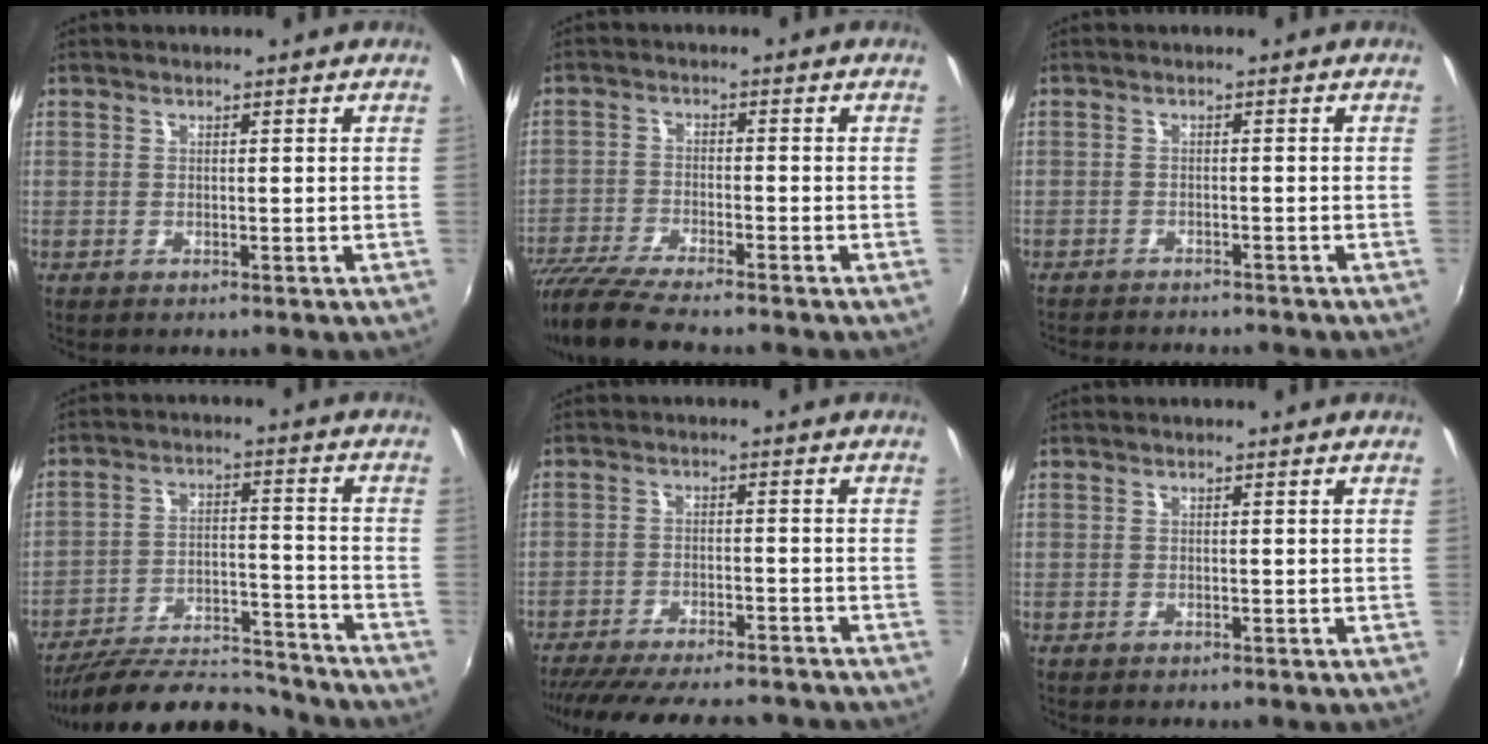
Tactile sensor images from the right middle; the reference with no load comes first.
{"total": 10.1, "force": [-8.9, 0.9, 4.6], "torque": [-0.113, -0.030, -0.164]}
{"total": 7.2, "force": [-6.6, 1.3, 2.4], "torque": [-0.059, -0.014, -0.096]}
{"total": 20.7, "force": [-18.6, 5.4, 7.4], "torque": [-0.141, 0.004, -0.263]}
{"total": 19.3, "force": [-16.6, 4.7, 8.6], "torque": [-0.173, -0.020, -0.234]}
{"total": 0.0}